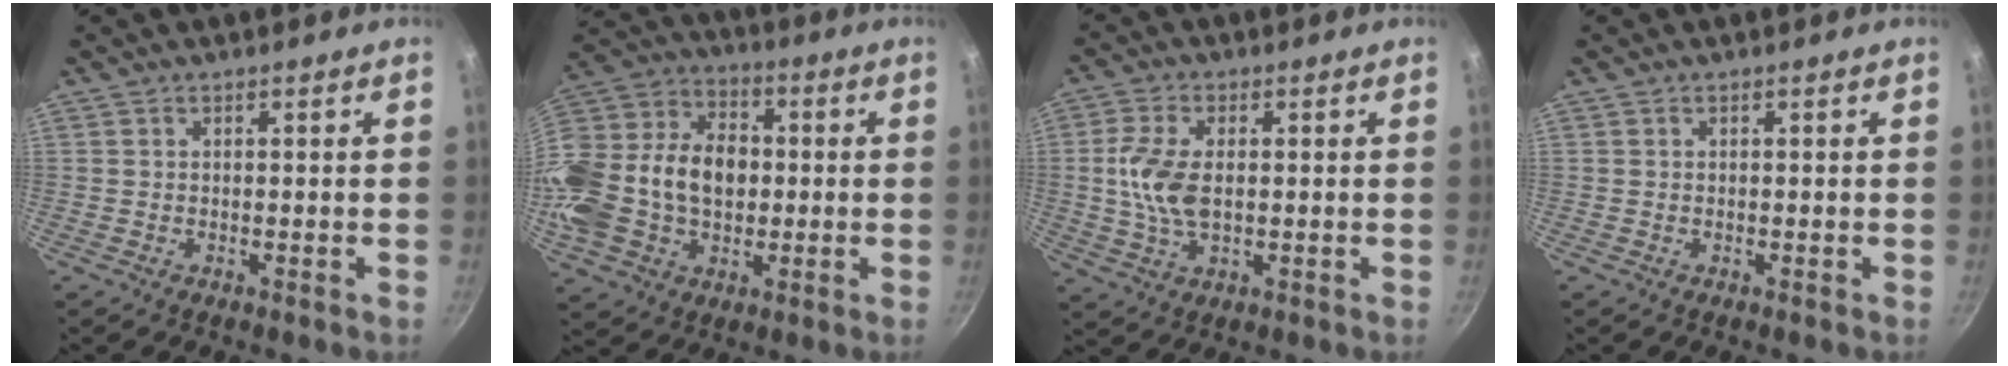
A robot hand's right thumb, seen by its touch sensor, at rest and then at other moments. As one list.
[{"total": 24.1, "force": [-1.1, 17.6, 16.5], "torque": [-0.316, 0.049, -0.022]}, {"total": 8.8, "force": [0.3, 5.0, 7.3], "torque": [-0.146, 0.003, 0.004]}, {"total": 0.0}]